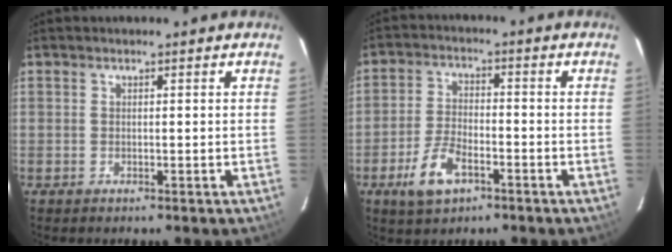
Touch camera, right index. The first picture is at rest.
{"total": 8.2, "force": [-4.3, 3.9, 5.7], "torque": [-0.133, -0.003, -0.077]}